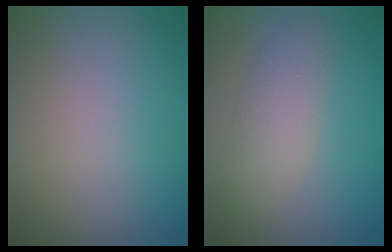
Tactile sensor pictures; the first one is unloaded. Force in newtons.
{"total": 3.0, "press": 3.0, "slide": 0.1}